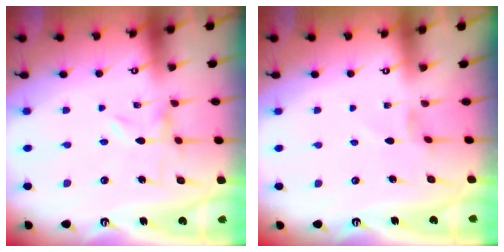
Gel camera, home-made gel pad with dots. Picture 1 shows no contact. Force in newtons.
{"total": 1.8, "press": 1.7, "slide": 0.3}